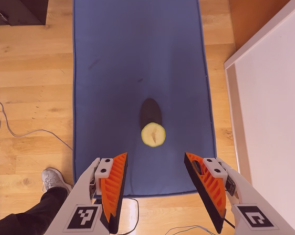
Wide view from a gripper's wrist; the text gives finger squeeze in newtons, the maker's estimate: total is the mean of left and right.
{"total": 0.8, "left": 1.2, "right": 0.4}